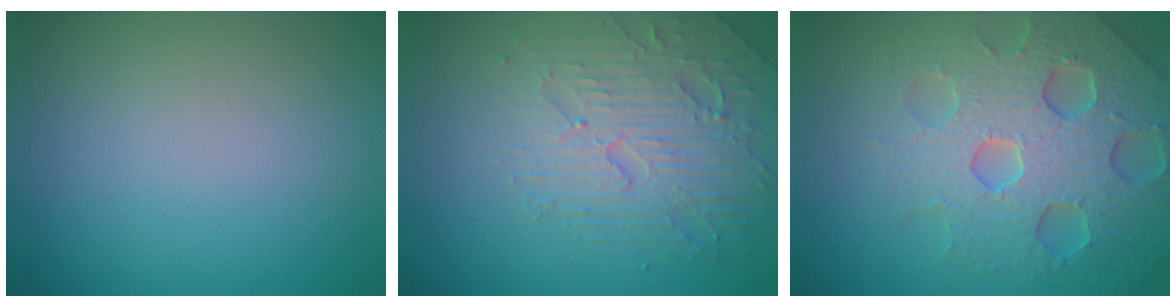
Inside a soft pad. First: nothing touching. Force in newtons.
{"total": 4.4, "press": 3.9, "slide": 2.1}
{"total": 7.2, "press": 7.1, "slide": 1.4}